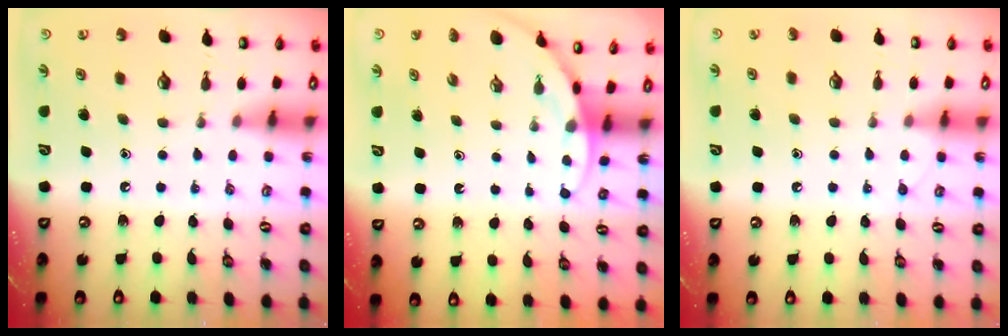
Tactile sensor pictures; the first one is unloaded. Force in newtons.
{"total": 4.6, "press": 4.5, "slide": 0.3}
{"total": 4.6, "press": 4.6, "slide": 0.5}